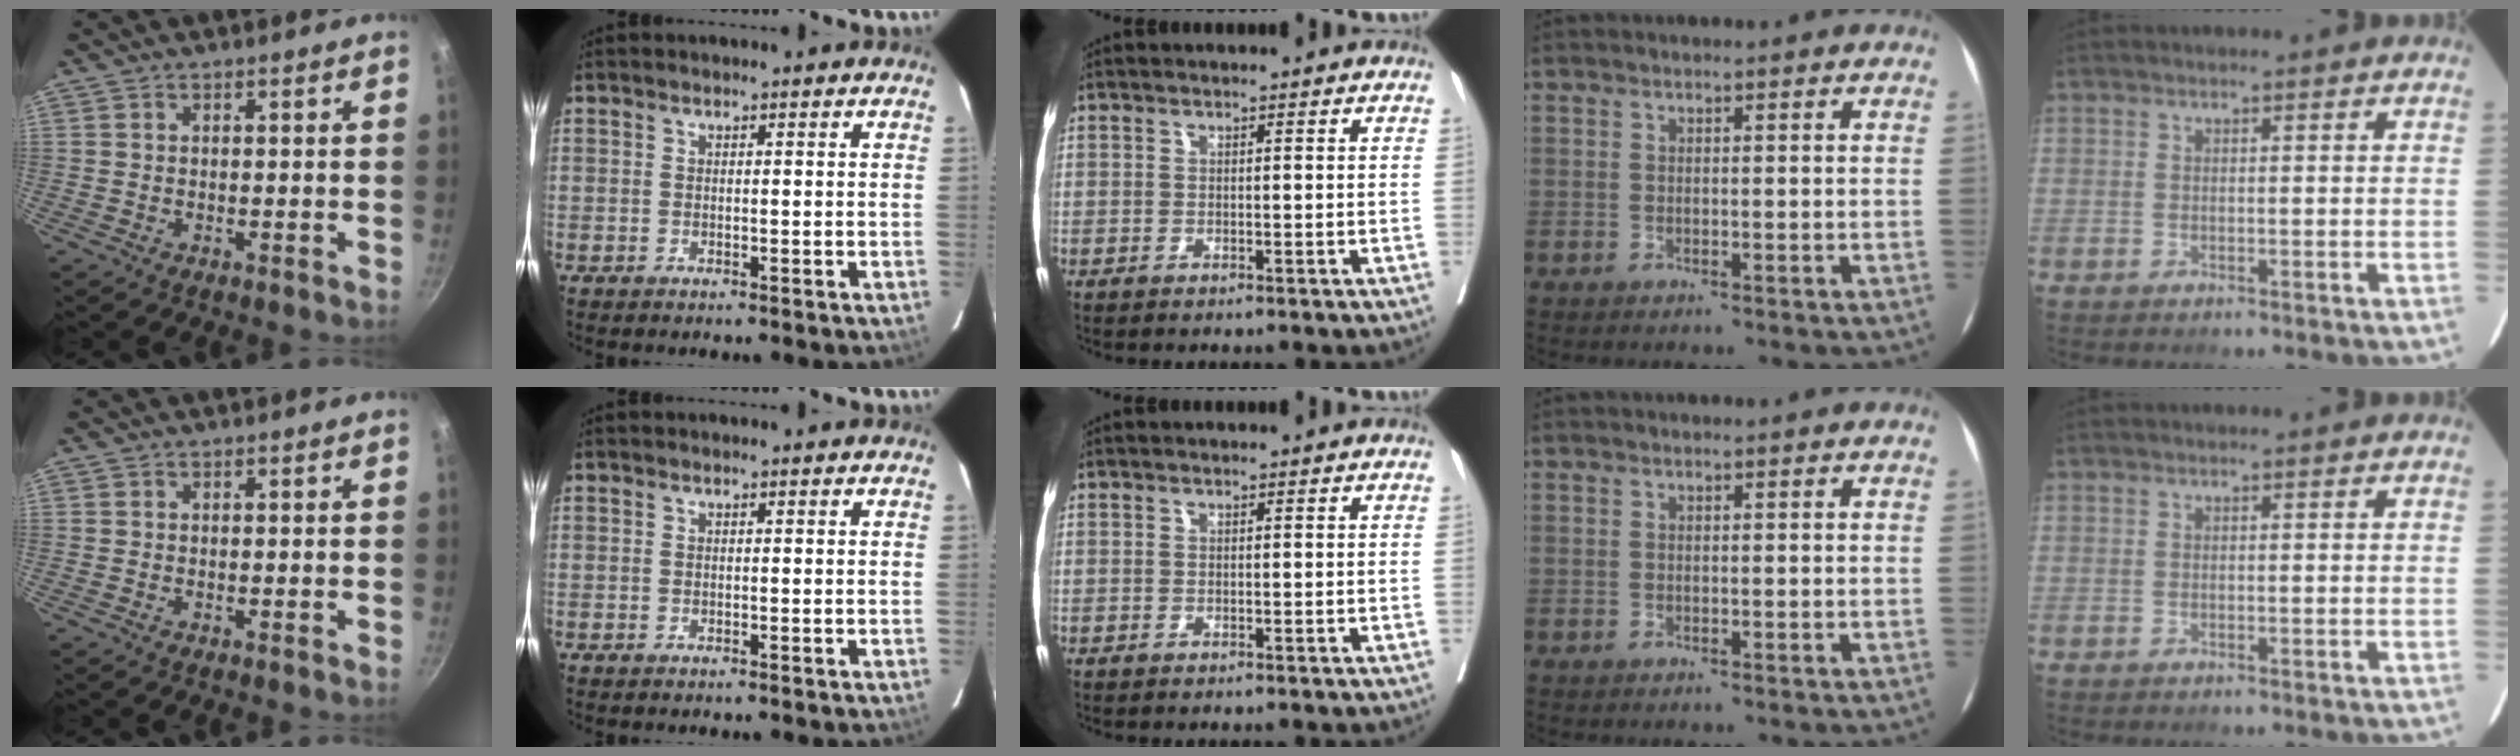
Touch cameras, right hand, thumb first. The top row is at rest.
{}